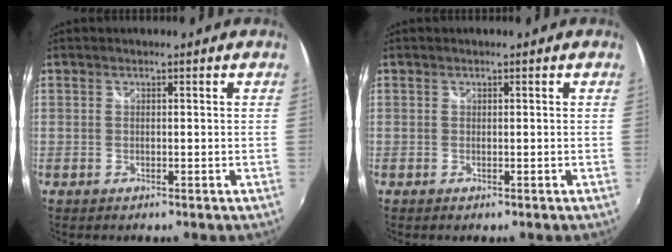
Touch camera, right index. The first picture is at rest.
{"total": 0.0}